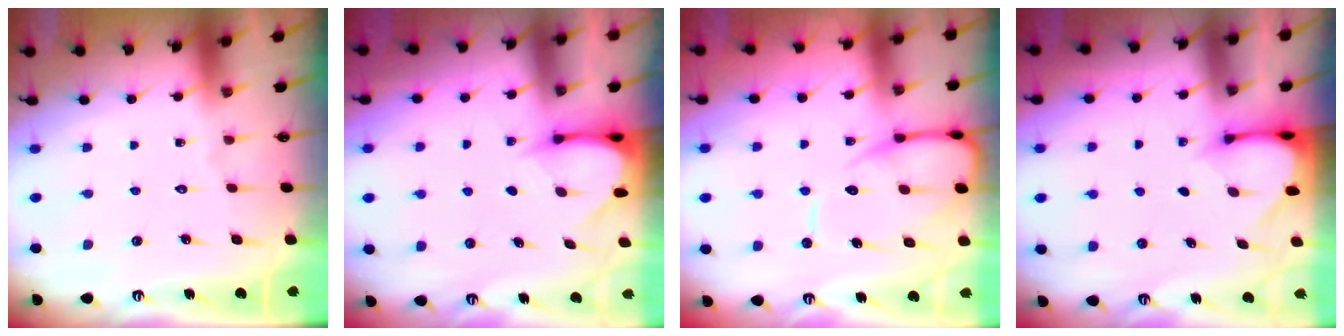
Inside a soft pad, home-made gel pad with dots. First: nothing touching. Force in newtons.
{"total": 3.7, "press": 3.6, "slide": 0.3}
{"total": 9.6, "press": 9.6, "slide": 1.0}
{"total": 3.2, "press": 3.2, "slide": 0.3}